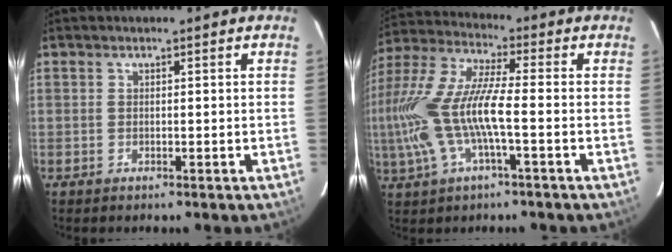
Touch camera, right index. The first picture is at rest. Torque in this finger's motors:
{"motor_torque": [0.91, -0.58, 1.05, 0.21]}